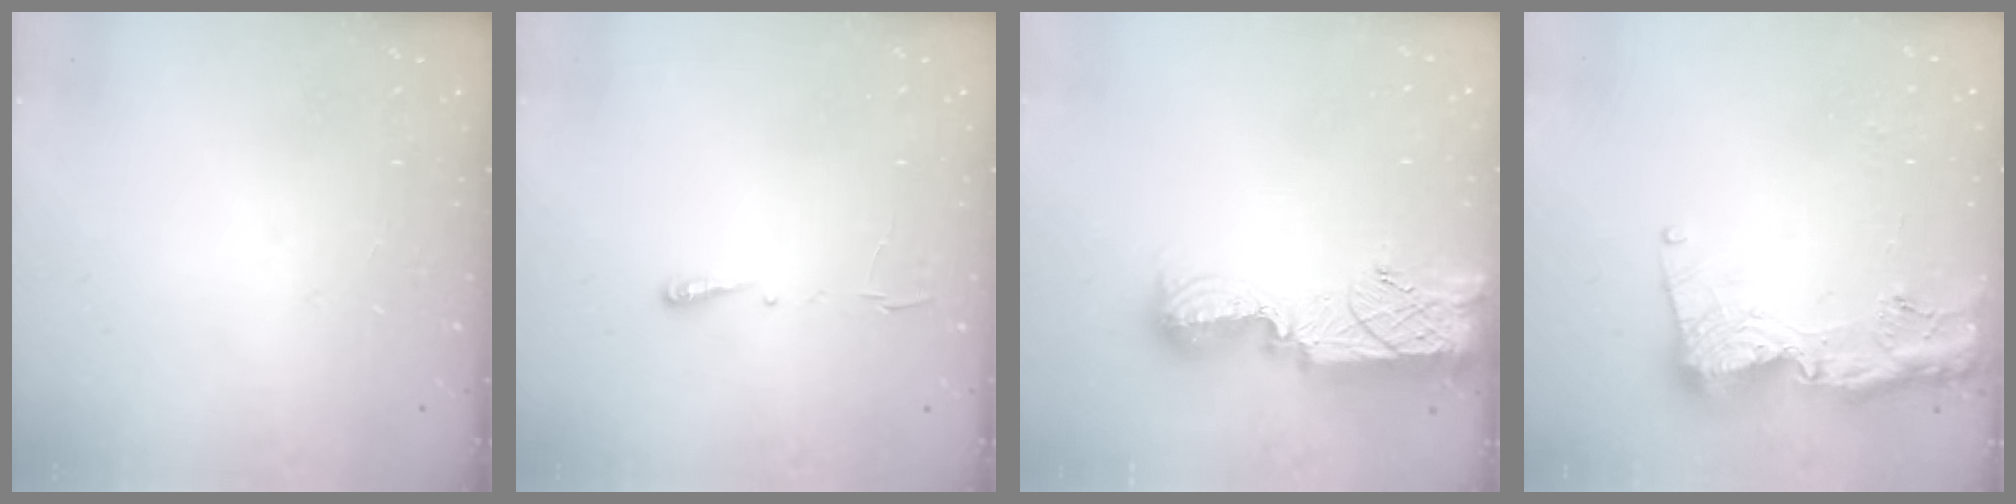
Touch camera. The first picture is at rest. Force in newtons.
{"total": 4.4, "press": 4.3, "slide": 0.7}
{"total": 13.7, "press": 13.7, "slide": 1.0}
{"total": 15.2, "press": 15.1, "slide": 1.5}